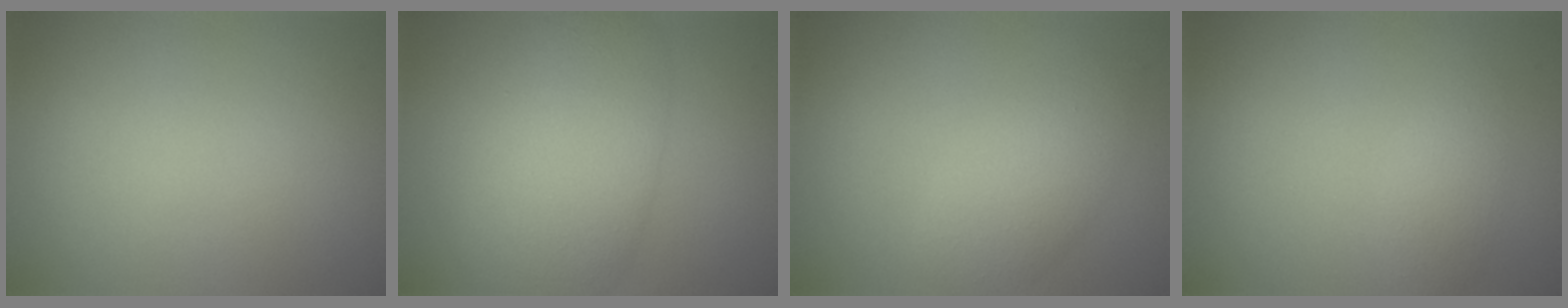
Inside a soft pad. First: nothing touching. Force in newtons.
{"total": 7.9, "press": 7.9, "slide": 0.2}
{"total": 3.5, "press": 3.5, "slide": 0.2}
{"total": 1.6, "press": 1.6, "slide": 0.1}